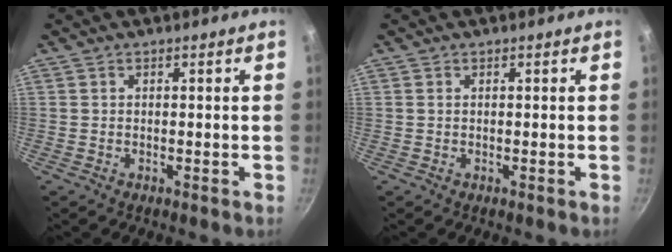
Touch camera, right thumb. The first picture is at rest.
{"total": 0.0}